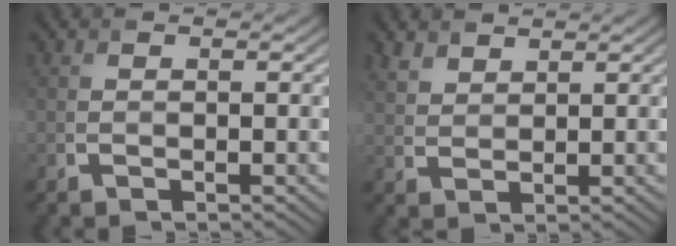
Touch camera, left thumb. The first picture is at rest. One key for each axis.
{"total": 3.2, "fx": 2.5, "fy": 1.4, "fz": 1.2, "tx": -0.035, "ty": 0.002, "tz": 0.061}